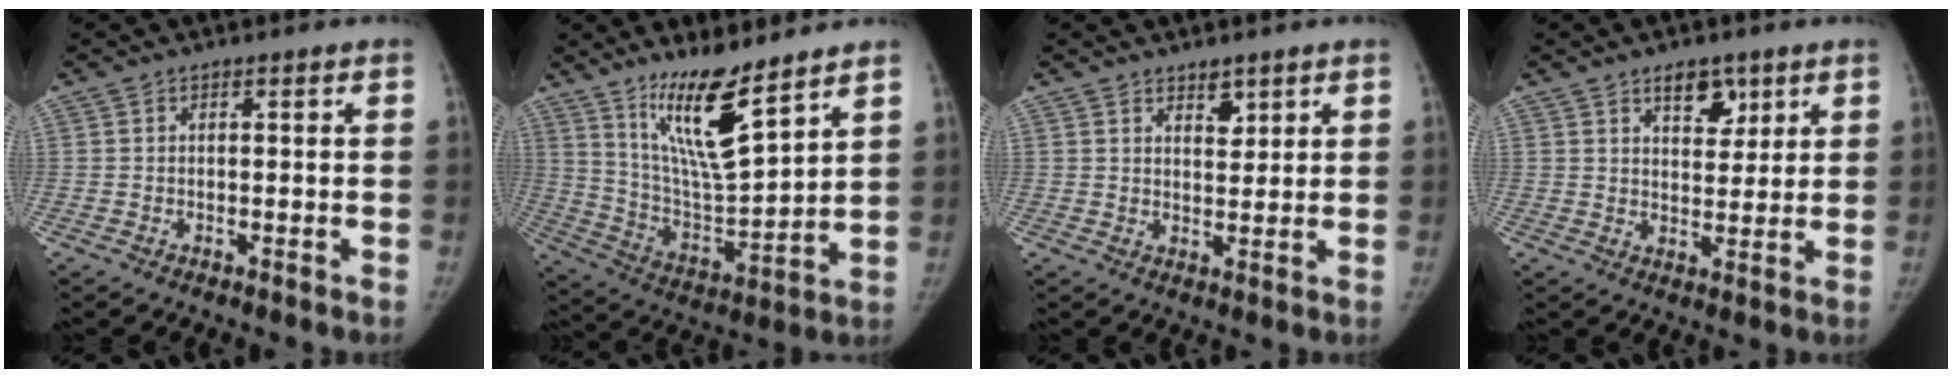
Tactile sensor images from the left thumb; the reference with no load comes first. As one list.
[{"total": 14.8, "force": [10.2, 2.7, 10.4], "torque": [-0.172, -0.078, 0.201]}, {"total": 3.2, "force": [2.2, 1.7, 1.6], "torque": [-0.009, -0.016, 0.038]}, {"total": 6.0, "force": [3.6, 3.4, 3.4], "torque": [-0.021, -0.022, 0.055]}]